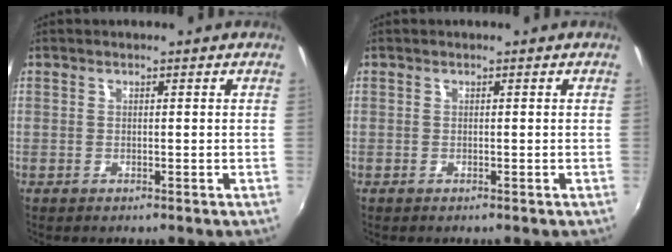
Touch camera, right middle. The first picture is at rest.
{"total": 0.0}